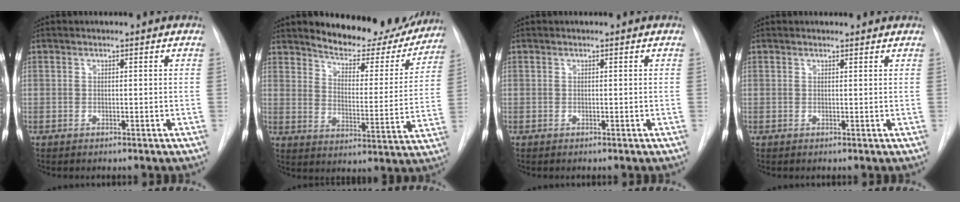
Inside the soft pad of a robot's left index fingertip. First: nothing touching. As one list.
[{"total": 17.3, "force": [15.7, 5.2, 4.9], "torque": [-0.046, -0.033, 0.202]}, {"total": 0.0}, {"total": 1.8, "force": [1.8, 0.4, 0.0], "torque": [-0.010, 0.007, 0.022]}]